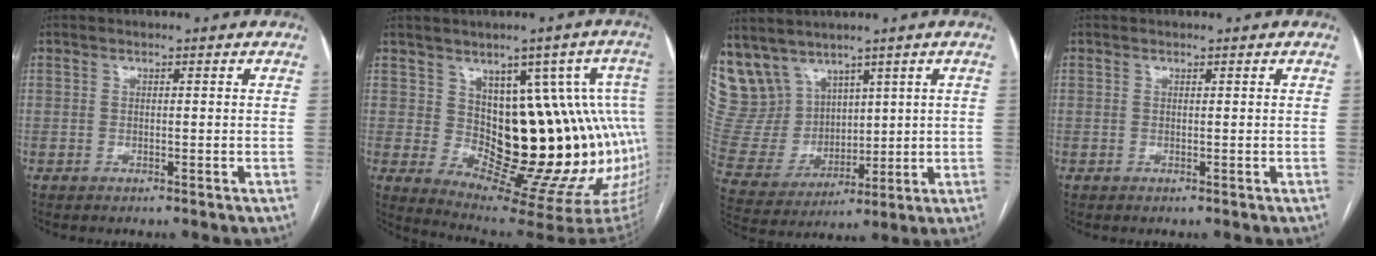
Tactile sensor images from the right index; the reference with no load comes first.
{"total": 18.3, "force": [0.6, 7.1, 16.8], "torque": [-0.149, 0.024, 0.025]}
{"total": 13.4, "force": [9.5, 8.9, 3.1], "torque": [-0.094, 0.041, 0.215]}
{"total": 0.0}